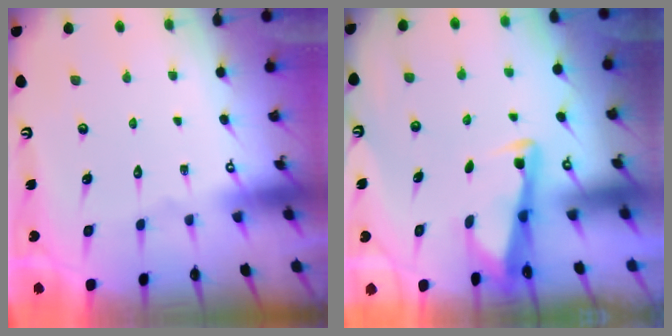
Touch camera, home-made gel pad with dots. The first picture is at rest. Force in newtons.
{"total": 3.0, "press": 3.0, "slide": 0.5}